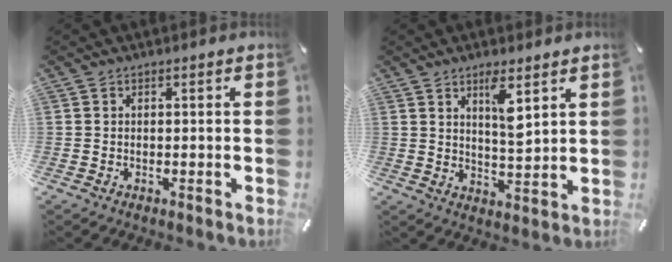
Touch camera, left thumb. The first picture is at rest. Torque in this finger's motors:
{"motor_torque": [1.18, 0.71, 0.70, -0.35, 0.31]}